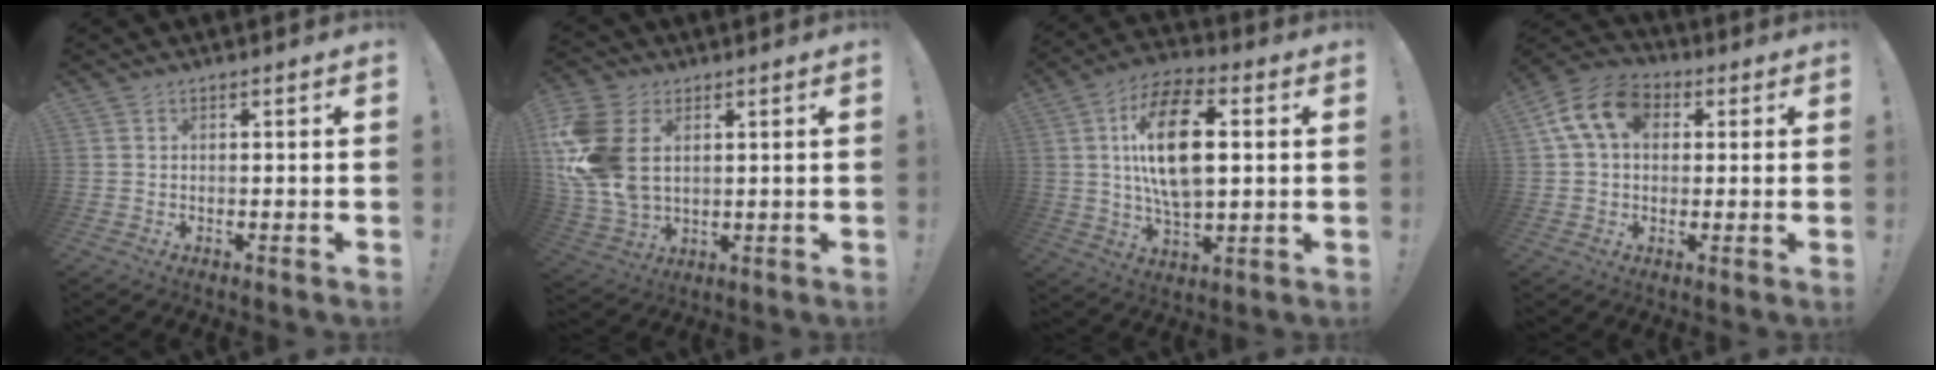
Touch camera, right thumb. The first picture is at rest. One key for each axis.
{"total": 18.2, "fx": 3.6, "fy": 12.5, "fz": 12.7, "tx": -0.270, "ty": -0.010, "tz": 0.071}
{"total": 18.4, "fx": 3.1, "fy": 9.6, "fz": 15.4, "tx": -0.276, "ty": 0.005, "tz": 0.046}
{"total": 13.5, "fx": 4.0, "fy": 9.5, "fz": 8.7, "tx": -0.152, "ty": 0.004, "tz": 0.079}